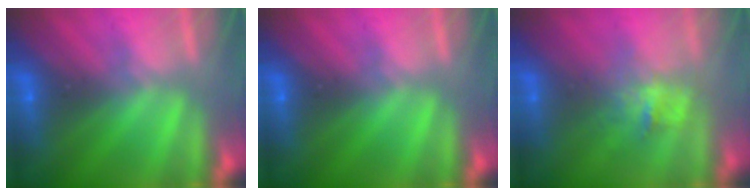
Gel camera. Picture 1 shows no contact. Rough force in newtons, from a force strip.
{"total": 0.0}
{"total": 2.8}